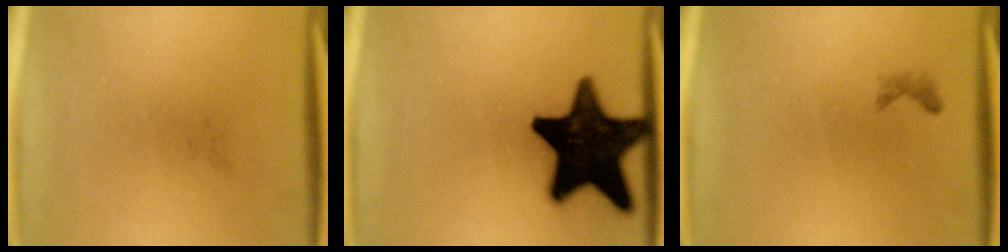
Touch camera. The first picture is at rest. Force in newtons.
{"total": 20.1}
{"total": 0.6}